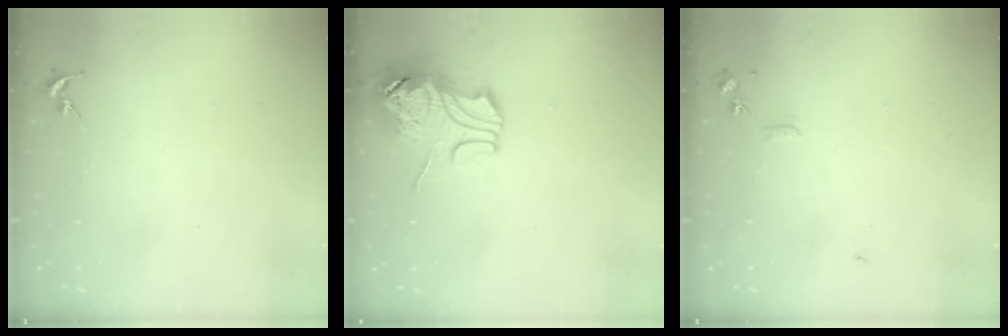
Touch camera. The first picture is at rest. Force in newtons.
{"total": 11.2, "press": 11.0, "slide": 1.7}
{"total": 5.9, "press": 5.9, "slide": 0.7}